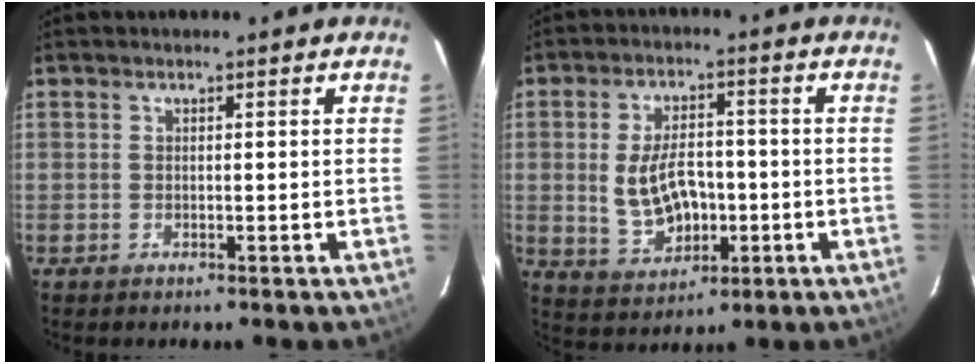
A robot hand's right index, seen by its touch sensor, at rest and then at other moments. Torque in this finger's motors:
{"motor_torque": [1.00, -0.03, 0.62, 0.09]}